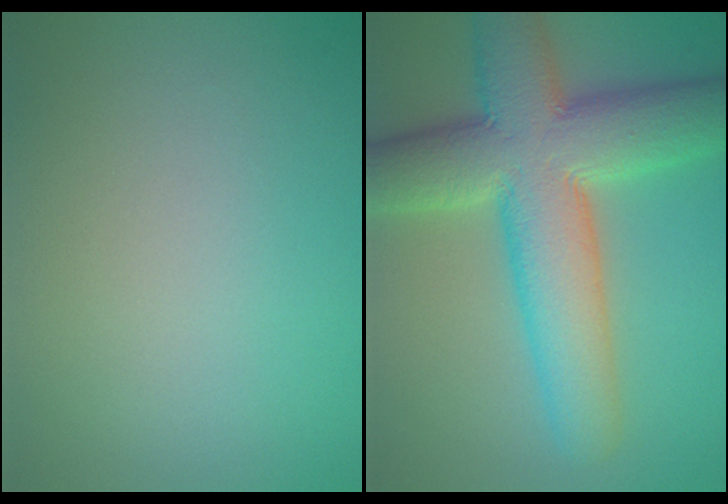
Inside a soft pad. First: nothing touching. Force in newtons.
{"total": 11.2, "press": 11.1, "slide": 0.7}